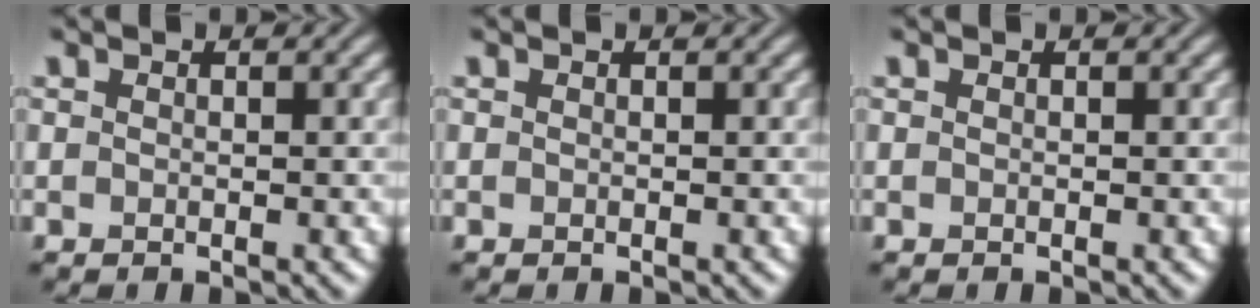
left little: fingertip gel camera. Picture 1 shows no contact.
{"total": 0.0}
{"total": 0.0}